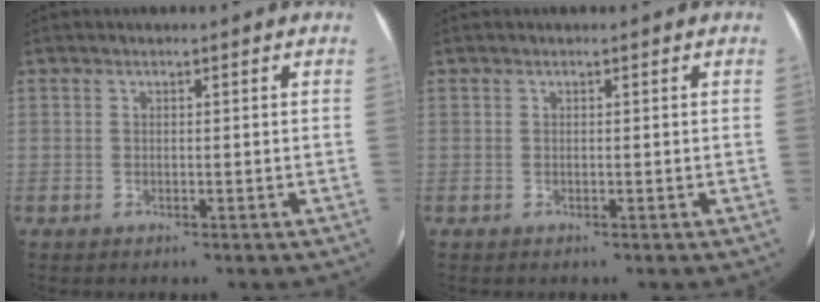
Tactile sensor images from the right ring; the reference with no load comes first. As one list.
[{"total": 0.0}]